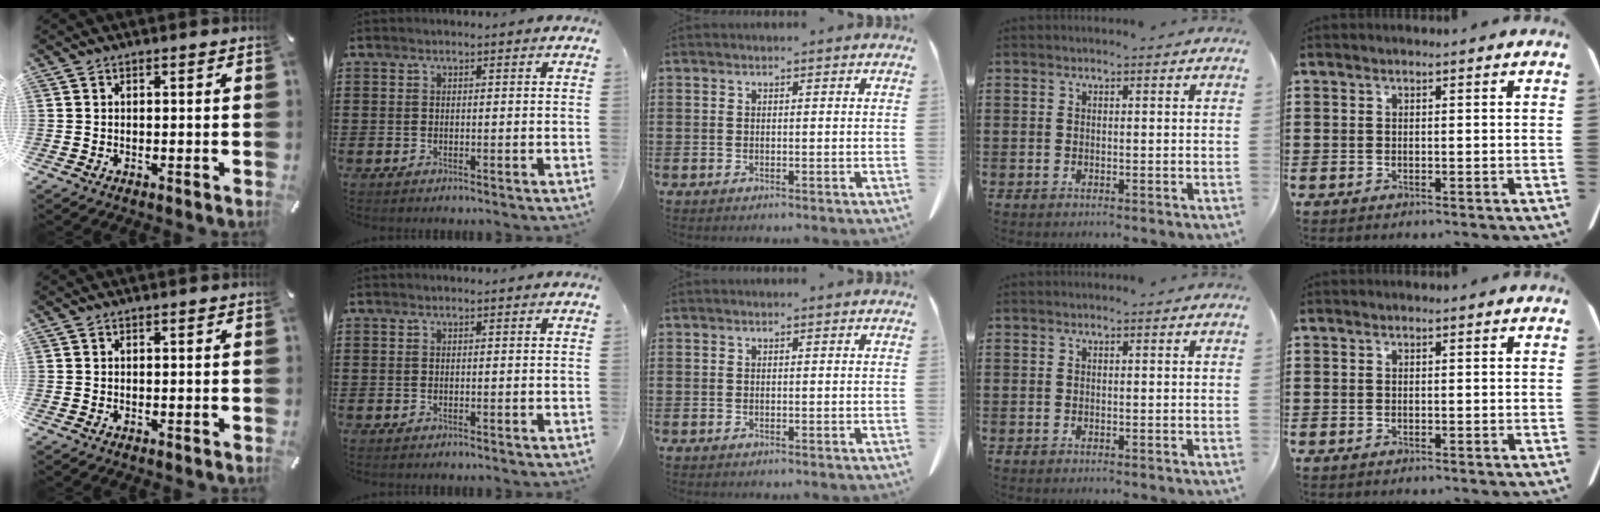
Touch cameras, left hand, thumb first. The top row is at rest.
{}